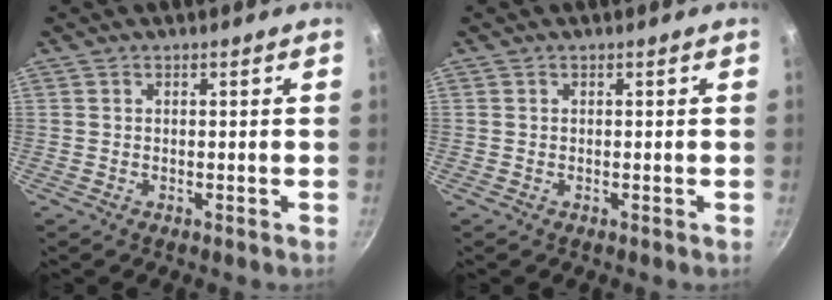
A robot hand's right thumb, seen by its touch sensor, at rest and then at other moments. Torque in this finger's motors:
{"motor_torque": [-0.06, 0.16, 0.00, -0.16, 0.02]}